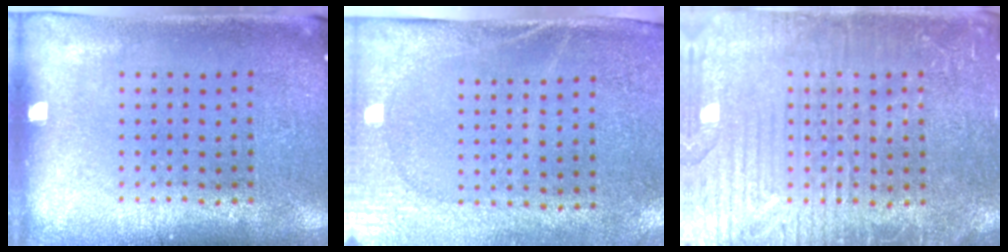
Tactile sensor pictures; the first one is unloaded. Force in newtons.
{"total": 2.7, "press": 2.2, "slide": 1.5}
{"total": 3.9, "press": 3.8, "slide": 0.7}